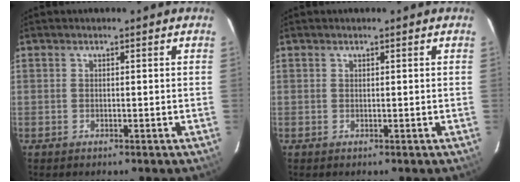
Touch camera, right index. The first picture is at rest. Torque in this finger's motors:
{"motor_torque": [0.06, 0.02, 0.01, 0.01]}